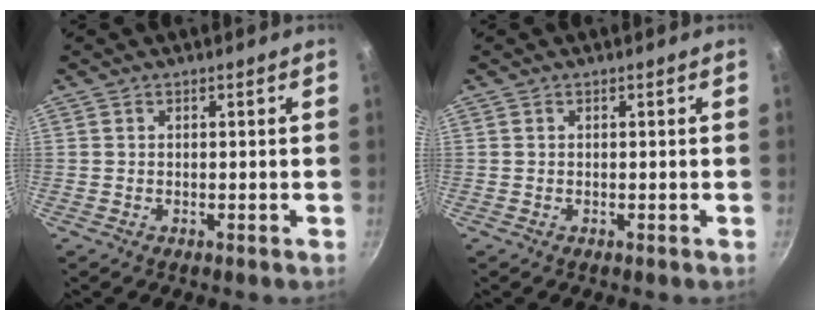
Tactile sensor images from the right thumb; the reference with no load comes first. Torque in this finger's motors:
{"motor_torque": [-0.08, 0.03, 0.08, 0.08, 0.00]}